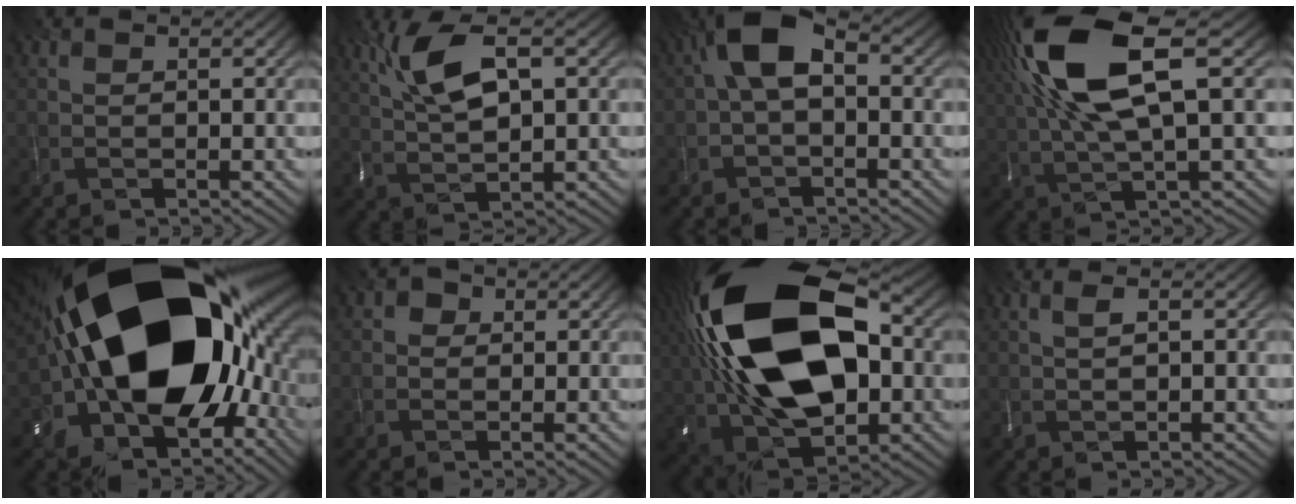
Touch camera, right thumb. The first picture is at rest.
{"total": 7.7, "force": [2.9, 2.2, 6.8], "torque": [-0.149, 0.013, 0.061]}
{"total": 5.9, "force": [0.4, 3.0, 5.1], "torque": [-0.102, 0.022, -0.004]}
{"total": 14.1, "force": [4.3, 4.0, 12.8], "torque": [-0.291, 0.021, 0.084]}
{"total": 22.2, "force": [-1.3, 13.6, 17.5], "torque": [-0.349, -0.049, -0.013]}
{"total": 1.7, "force": [0.3, 1.6, 0.5], "torque": [-0.009, 0.003, -0.002]}
{"total": 21.8, "force": [2.6, 12.6, 17.7], "torque": [-0.352, 0.007, 0.032]}
{"total": 1.3, "force": [0.3, -0.2, 1.2], "torque": [-0.029, 0.006, 0.009]}